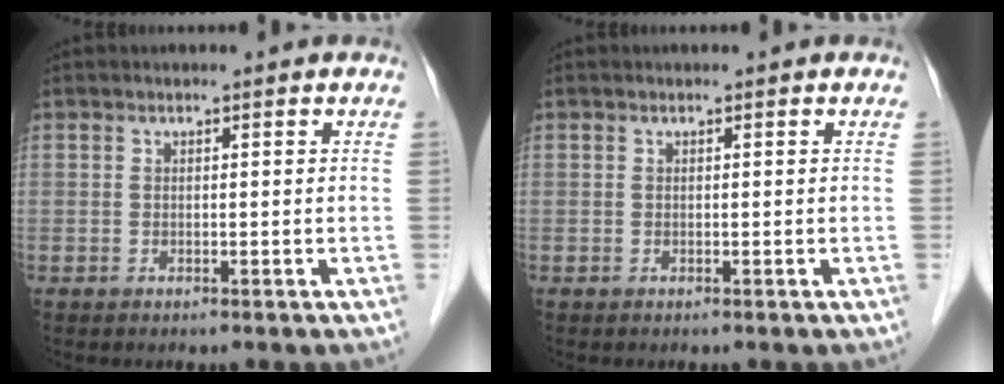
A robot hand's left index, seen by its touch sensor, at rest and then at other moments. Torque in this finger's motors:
{"motor_torque": [-0.10, -0.06, 0.00, 0.00]}